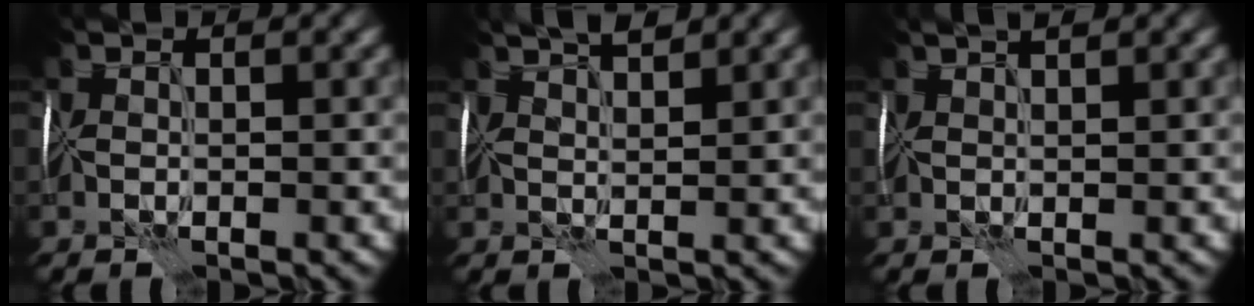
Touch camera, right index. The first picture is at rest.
{"total": 4.2, "force": [3.6, 0.9, 2.0], "torque": [-0.027, 0.026, 0.043]}
{"total": 3.9, "force": [2.7, 1.4, 2.5], "torque": [-0.033, 0.033, 0.027]}